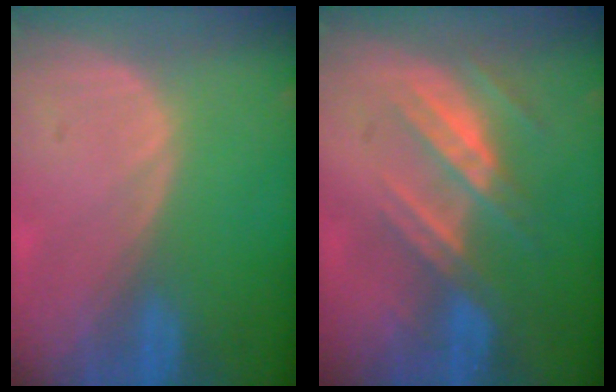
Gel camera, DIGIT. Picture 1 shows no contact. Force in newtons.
{"total": 7.3, "press": 6.8, "slide": 2.6}